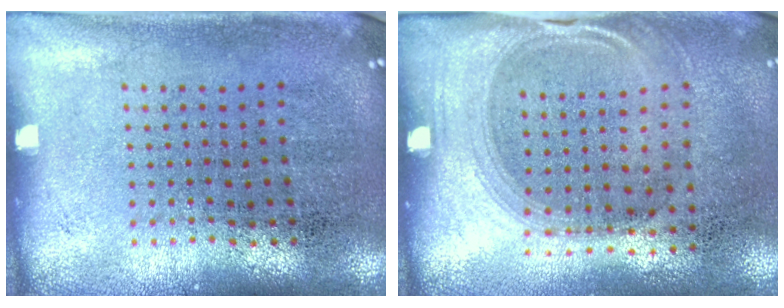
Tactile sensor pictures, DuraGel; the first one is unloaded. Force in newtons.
{"total": 1.5, "press": 1.3, "slide": 0.8}